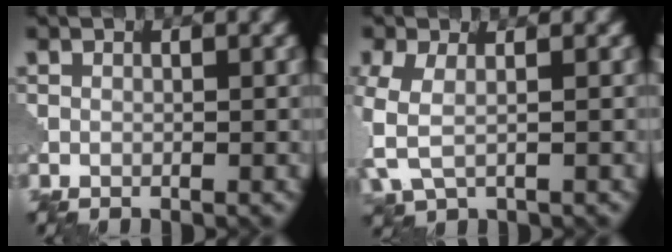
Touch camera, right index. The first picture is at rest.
{"total": 3.9, "force": [-0.5, 2.2, 3.2], "torque": [-0.092, -0.001, -0.016]}